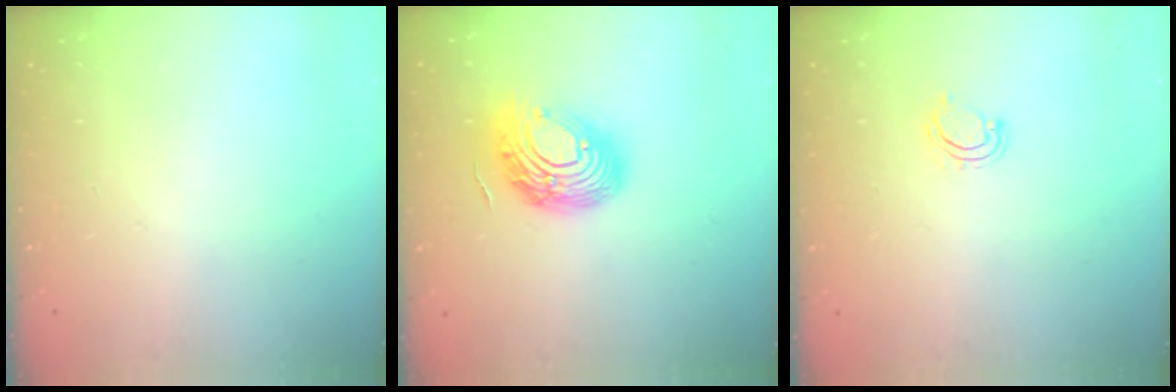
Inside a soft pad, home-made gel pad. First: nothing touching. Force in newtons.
{"total": 15.8, "press": 15.8, "slide": 1.1}
{"total": 3.9, "press": 3.9, "slide": 0.4}